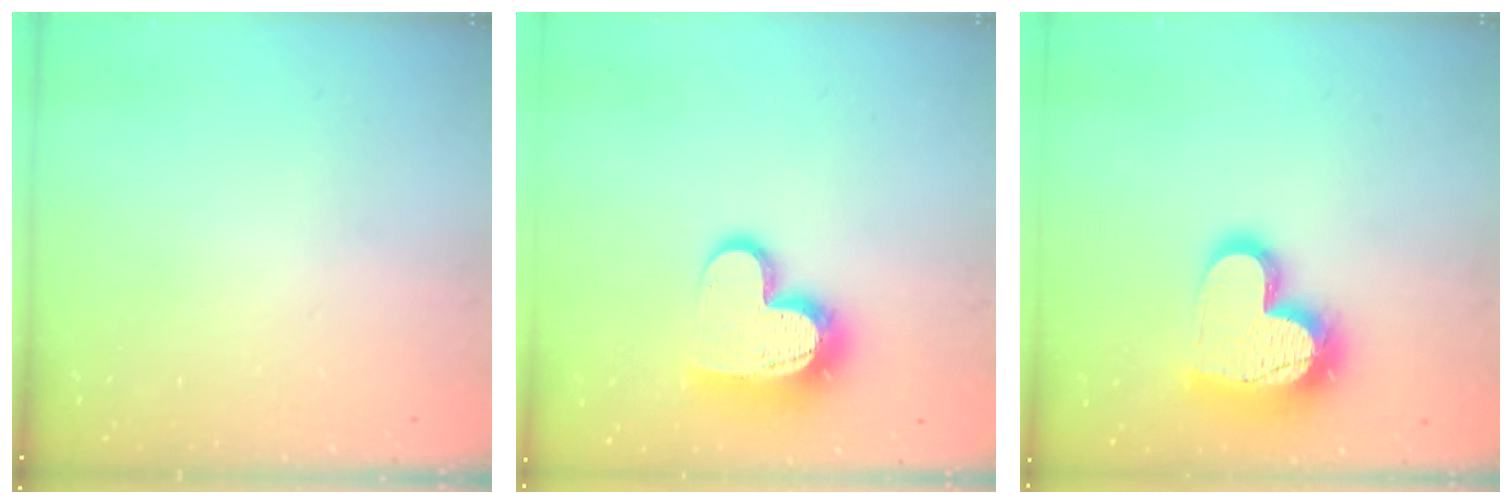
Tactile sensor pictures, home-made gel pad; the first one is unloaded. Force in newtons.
{"total": 14.7, "press": 14.6, "slide": 1.1}
{"total": 18.5, "press": 18.4, "slide": 1.6}